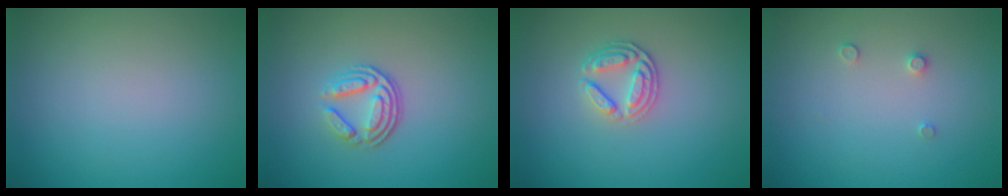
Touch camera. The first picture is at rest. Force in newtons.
{"total": 3.7, "press": 2.6, "slide": 2.7}
{"total": 2.7, "press": 2.4, "slide": 1.2}
{"total": 0.8, "press": 0.8, "slide": 0.0}